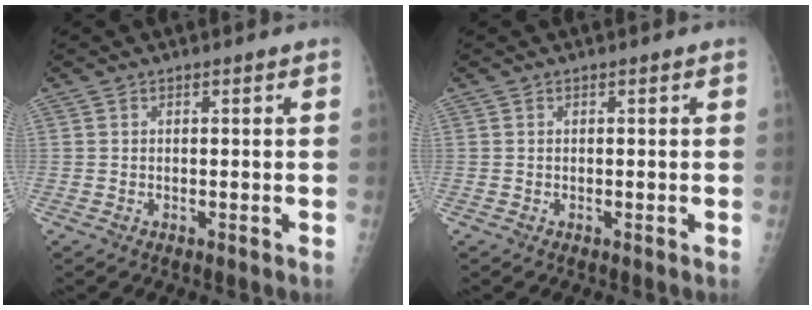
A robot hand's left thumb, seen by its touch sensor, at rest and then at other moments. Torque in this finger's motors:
{"motor_torque": [0.00, 0.01, -0.05, -0.05, 0.00]}